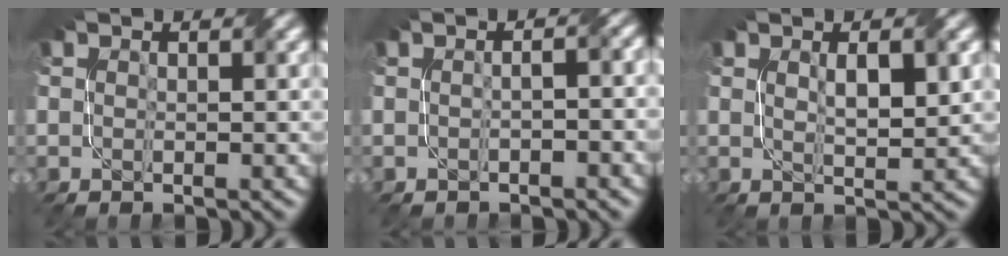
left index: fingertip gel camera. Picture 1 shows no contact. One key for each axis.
{"total": 2.2, "fx": -0.3, "fy": 0.9, "fz": 2.0, "tx": -0.023, "ty": 0.005, "tz": -0.012}
{"total": 2.7, "fx": 0.7, "fy": 0.7, "fz": 2.5, "tx": -0.047, "ty": 0.002, "tz": 0.017}